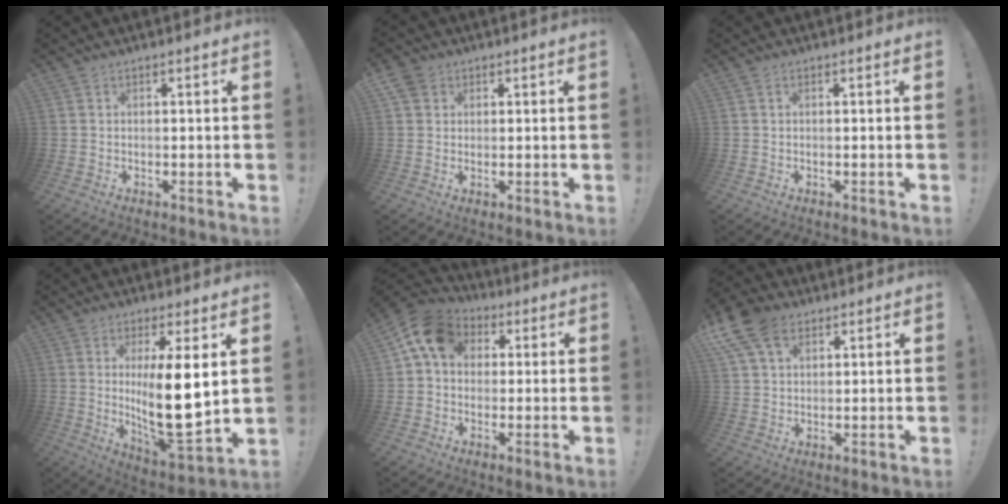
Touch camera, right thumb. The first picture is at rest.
{"total": 4.5, "force": [2.3, 3.7, 1.1], "torque": [-0.017, -0.008, 0.044]}
{"total": 0.0}
{"total": 15.8, "force": [2.9, 4.7, 14.8], "torque": [-0.241, -0.042, 0.047]}
{"total": 11.6, "force": [3.6, 8.9, 6.5], "torque": [-0.099, 0.004, 0.074]}
{"total": 12.3, "force": [6.6, 7.9, 6.6], "torque": [-0.127, -0.024, 0.127]}